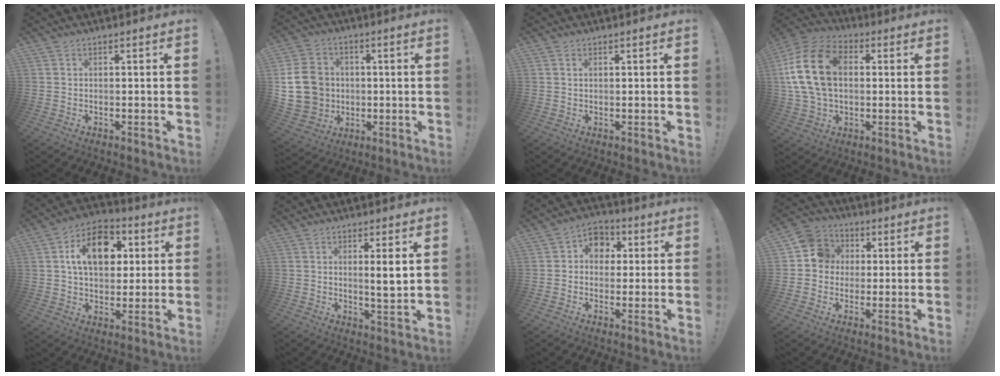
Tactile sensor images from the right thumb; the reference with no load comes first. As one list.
[{"total": 14.6, "force": [0.3, 12.9, 6.8], "torque": [-0.115, 0.011, 0.014]}, {"total": 0.7, "force": [0.3, 0.3, 0.5], "torque": [-0.004, -0.002, 0.005]}, {"total": 19.8, "force": [3.4, 13.8, 13.9], "torque": [-0.254, 0.011, 0.065]}, {"total": 15.9, "force": [5.1, 10.9, 10.4], "torque": [-0.145, -0.007, 0.092]}, {"total": 5.3, "force": [1.6, 0.3, 5.0], "torque": [-0.073, -0.016, 0.018]}, {"total": 8.1, "force": [1.2, 7.2, 3.4], "torque": [-0.034, 0.001, 0.025]}, {"total": 9.5, "force": [0.9, 9.0, 2.9], "torque": [-0.030, 0.012, 0.022]}]